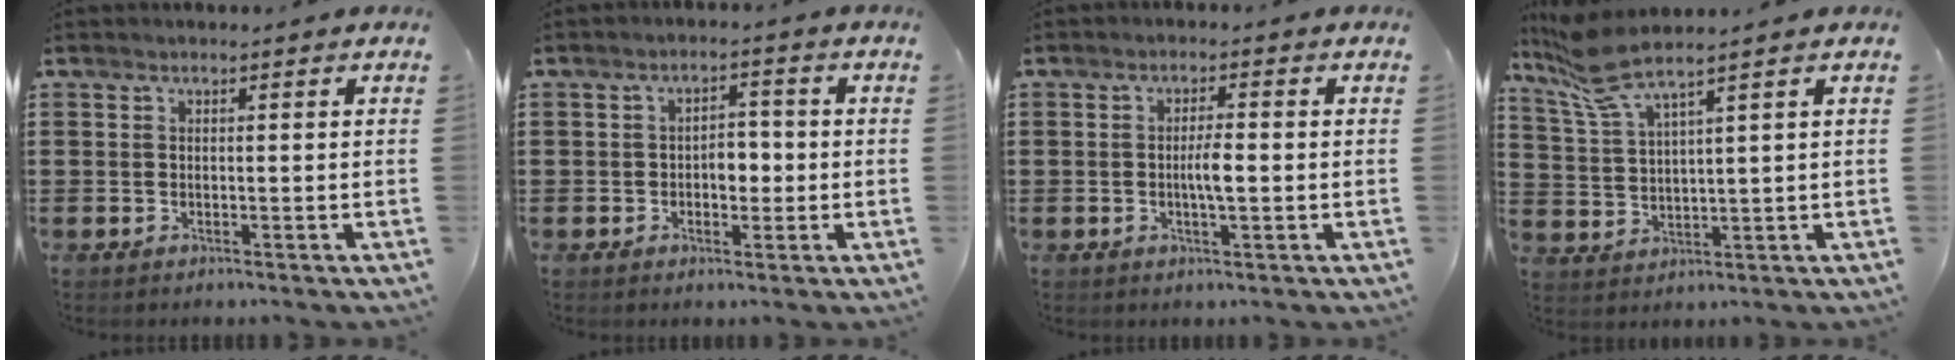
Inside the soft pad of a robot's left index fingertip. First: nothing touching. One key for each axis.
{"total": 3.5, "fx": -0.7, "fy": 2.2, "fz": 2.7, "tx": -0.039, "ty": 0.001, "tz": -0.022}
{"total": 3.4, "fx": -0.4, "fy": 0.7, "fz": 3.3, "tx": -0.059, "ty": 0.001, "tz": -0.009}
{"total": 6.4, "fx": 5.1, "fy": 0.7, "fz": 3.9, "tx": -0.103, "ty": -0.015, "tz": 0.087}